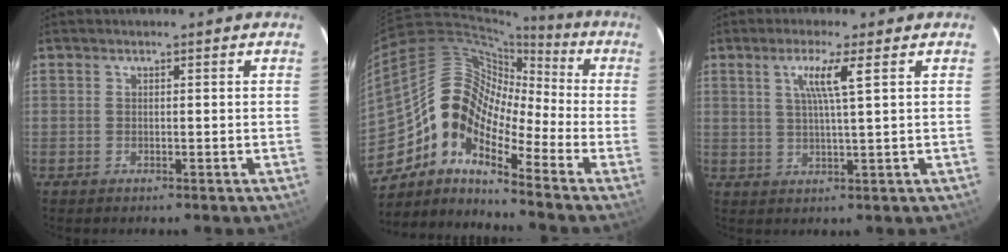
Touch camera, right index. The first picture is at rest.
{"total": 14.1, "force": [-6.6, 7.8, 9.8], "torque": [-0.163, 0.013, -0.145]}
{"total": 5.1, "force": [2.1, -0.6, 4.6], "torque": [-0.085, 0.000, 0.037]}